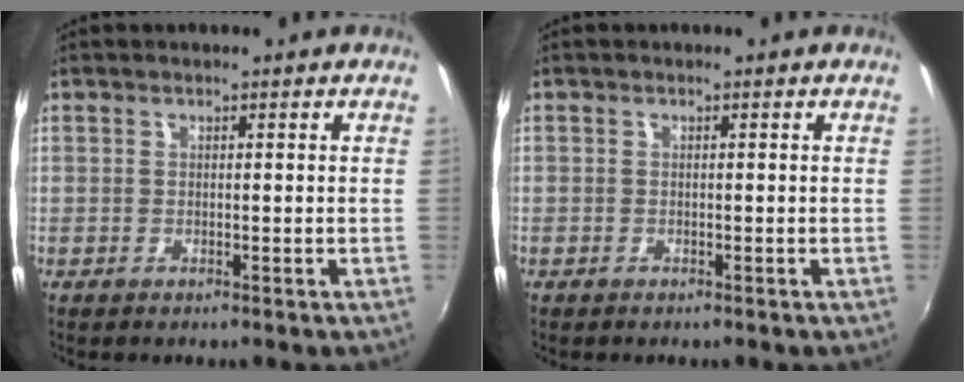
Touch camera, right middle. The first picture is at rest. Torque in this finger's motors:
{"motor_torque": [1.06, -1.08, -0.57, -0.21]}